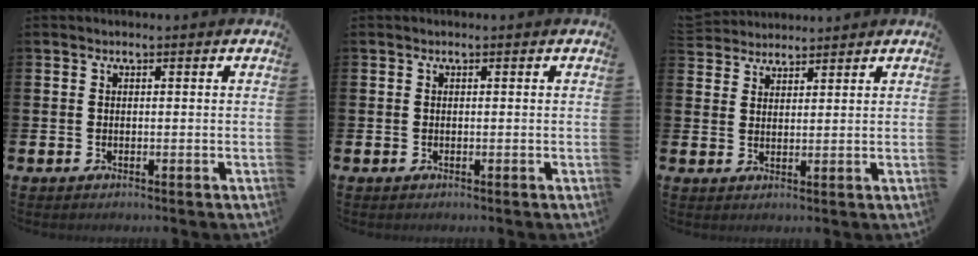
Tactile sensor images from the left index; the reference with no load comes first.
{"total": 0.0}
{"total": 3.1, "force": [3.0, 0.6, -0.3], "torque": [-0.002, -0.011, 0.057]}